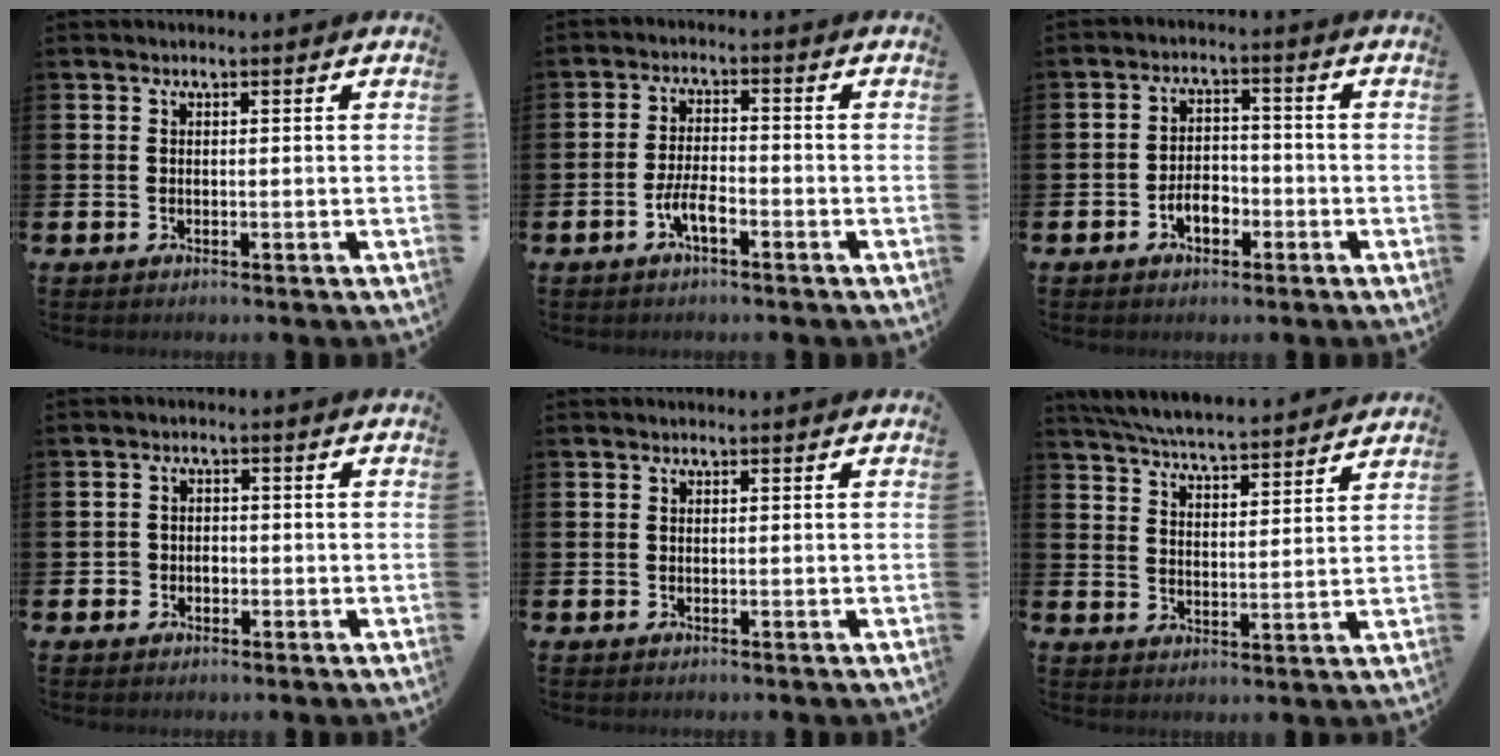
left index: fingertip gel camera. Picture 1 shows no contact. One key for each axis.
{"total": 3.6, "fx": -1.7, "fy": 1.2, "fz": 3.0, "tx": -0.067, "ty": 0.003, "tz": -0.035}
{"total": 3.7, "fx": -1.8, "fy": 2.2, "fz": 2.4, "tx": -0.039, "ty": 0.004, "tz": -0.036}
{"total": 1.8, "fx": -0.6, "fy": 1.7, "fz": 0.3, "tx": 0.002, "ty": -0.002, "tz": -0.019}
{"total": 0.0}
{"total": 6.5, "fx": 6.4, "fy": 0.1, "fz": 1.2, "tx": -0.048, "ty": -0.043, "tz": 0.113}